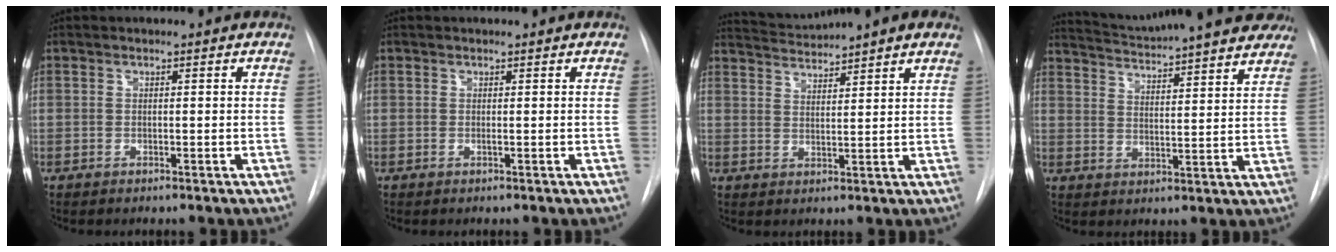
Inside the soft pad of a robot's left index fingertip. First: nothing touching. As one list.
[{"total": 0.0}, {"total": 6.4, "force": [6.0, -0.3, 2.1], "torque": [-0.040, 0.016, 0.097]}, {"total": 23.2, "force": [21.0, 2.4, 9.6], "torque": [-0.149, -0.024, 0.272]}]